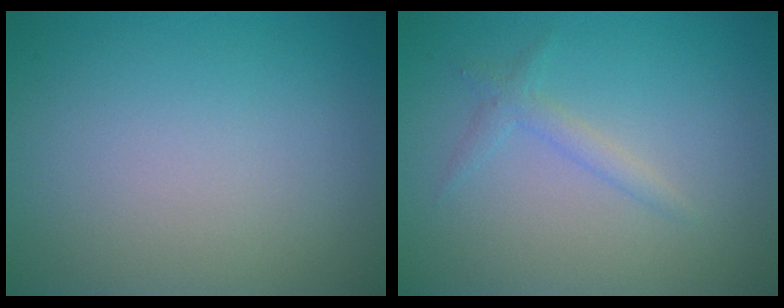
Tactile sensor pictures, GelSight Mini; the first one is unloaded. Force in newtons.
{"total": 1.3, "press": 1.3, "slide": 0.1}